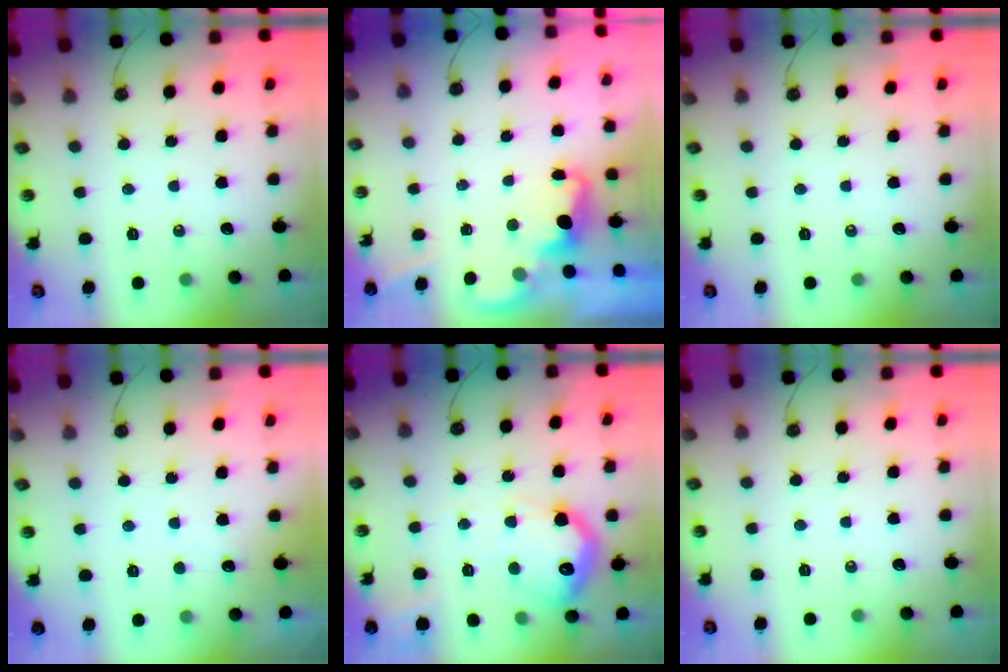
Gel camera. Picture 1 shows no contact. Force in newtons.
{"total": 2.1, "press": 2.0, "slide": 0.6}
{"total": 0.0}
{"total": 1.9, "press": 1.7, "slide": 0.9}
{"total": 19.7, "press": 19.7, "slide": 1.4}
{"total": 0.0}